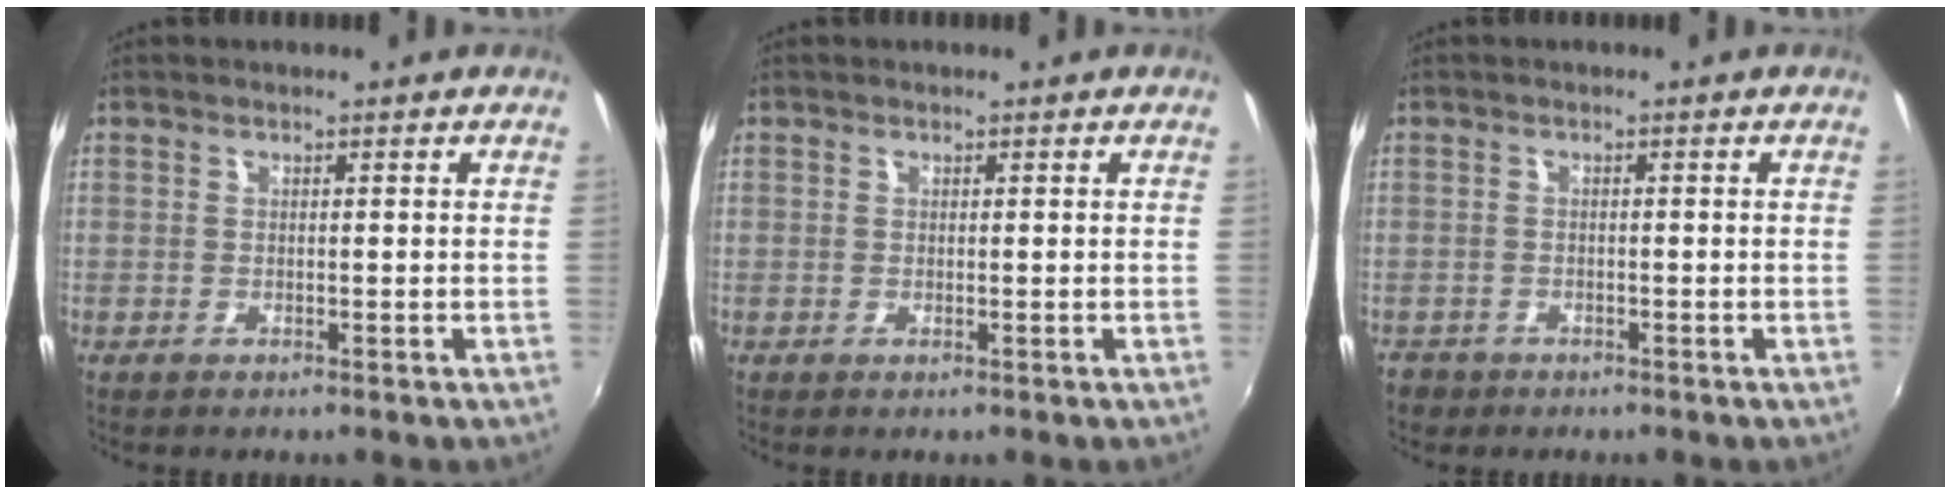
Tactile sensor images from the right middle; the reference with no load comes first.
{"total": 0.0}
{"total": 2.8, "force": [-1.8, 2.0, 0.7], "torque": [-0.023, -0.005, -0.030]}